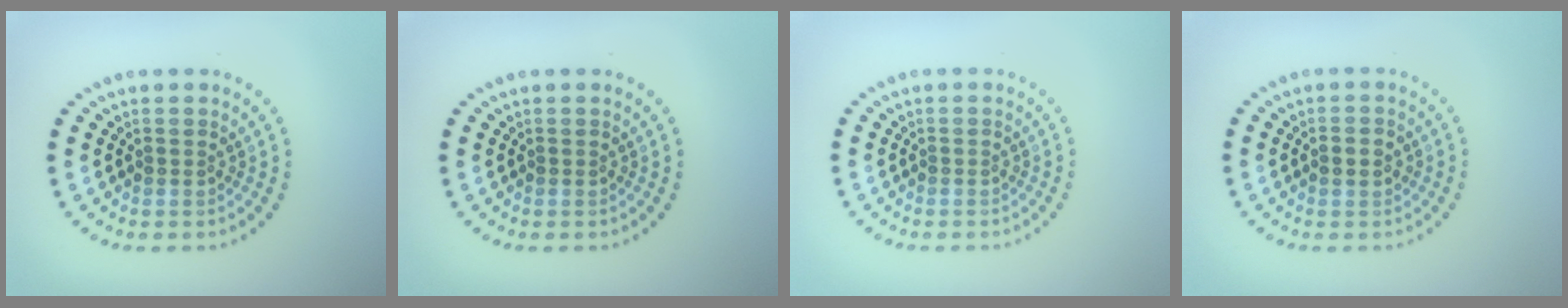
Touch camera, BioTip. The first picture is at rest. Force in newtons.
{"total": 0.0}
{"total": 0.0}
{"total": 2.1, "press": 2.1, "slide": 0.1}